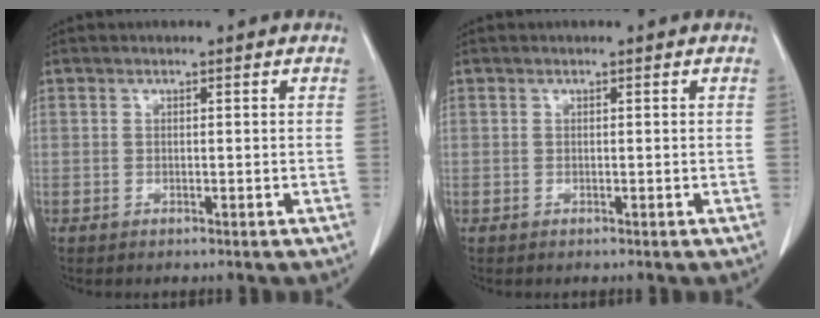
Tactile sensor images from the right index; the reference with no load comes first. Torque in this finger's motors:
{"motor_torque": [0.00, 0.00, 0.00, 0.00]}